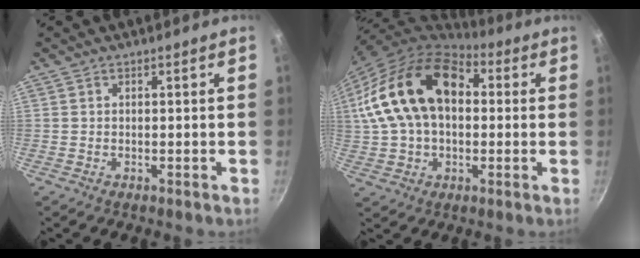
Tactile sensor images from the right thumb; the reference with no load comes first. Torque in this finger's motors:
{"motor_torque": [0.41, 4.60, 2.42, 0.15, 0.84]}